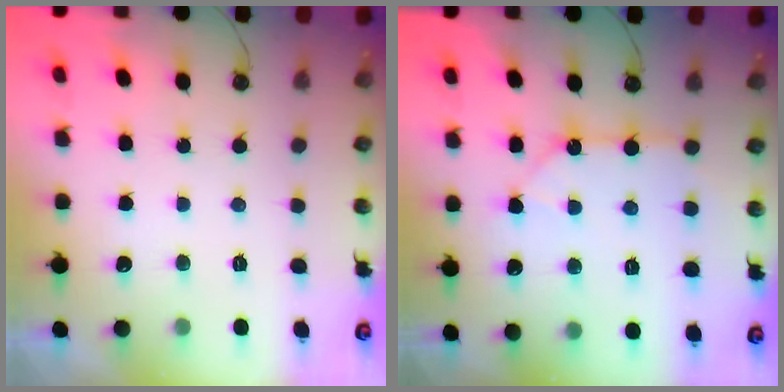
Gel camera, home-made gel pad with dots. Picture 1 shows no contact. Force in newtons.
{"total": 10.7, "press": 10.6, "slide": 1.3}